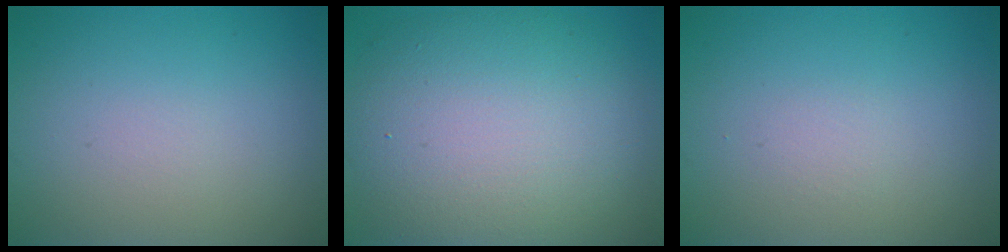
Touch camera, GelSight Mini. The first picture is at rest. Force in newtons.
{"total": 11.9, "press": 11.8, "slide": 0.8}
{"total": 0.0}